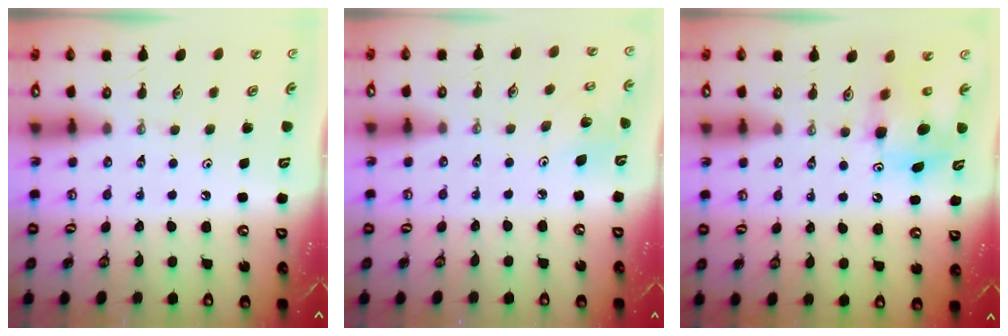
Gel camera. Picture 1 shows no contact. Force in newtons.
{"total": 5.1, "press": 5.0, "slide": 1.0}
{"total": 7.7, "press": 7.7, "slide": 0.3}